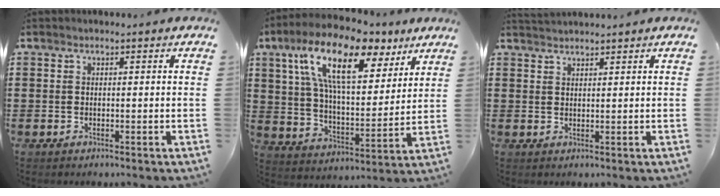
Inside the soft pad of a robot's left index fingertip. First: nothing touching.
{"total": 16.1, "force": [9.5, 5.9, 11.6], "torque": [-0.233, -0.022, 0.166]}
{"total": 1.6, "force": [1.6, 0.0, 0.2], "torque": [-0.007, 0.002, 0.032]}